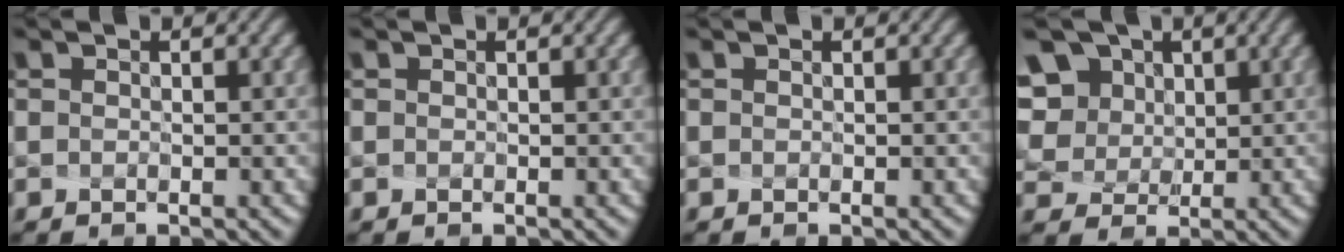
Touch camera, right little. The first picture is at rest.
{"total": 0.0}
{"total": 0.0}
{"total": 7.7, "force": [3.6, 5.8, 3.6], "torque": [-0.093, 0.013, 0.077]}